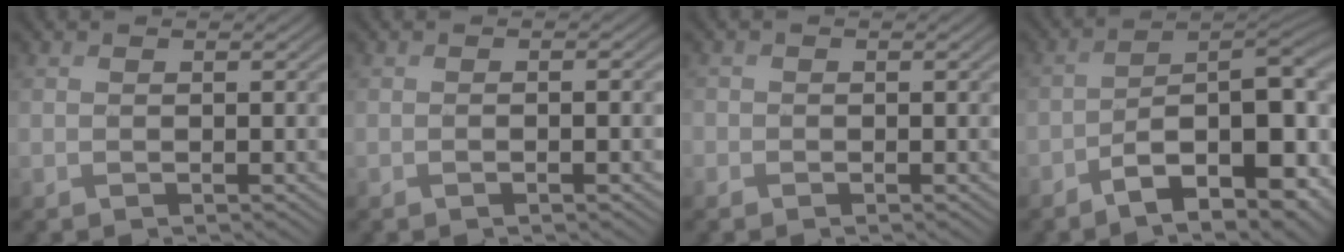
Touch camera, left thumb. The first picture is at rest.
{"total": 1.1, "force": [-0.5, 0.2, 1.0], "torque": [-0.017, 0.001, -0.008]}
{"total": 1.0, "force": [-0.4, 0.9, 0.0], "torque": [0.004, -0.005, -0.015]}
{"total": 15.1, "force": [-7.3, 5.5, 12.0], "torque": [-0.163, -0.008, -0.113]}